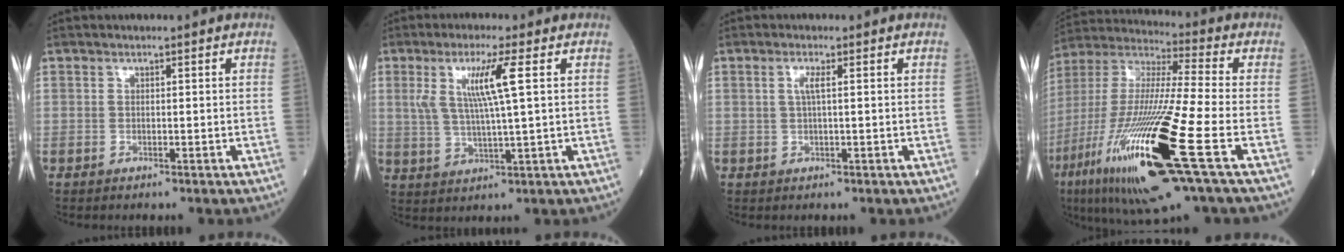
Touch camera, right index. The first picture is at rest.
{"total": 7.5, "force": [2.3, -0.3, 7.1], "torque": [-0.145, 0.002, 0.048]}
{"total": 1.7, "force": [0.4, -0.1, 1.7], "torque": [-0.039, 0.001, 0.006]}
{"total": 25.5, "force": [-9.4, 1.8, 23.7], "torque": [-0.493, -0.053, -0.174]}